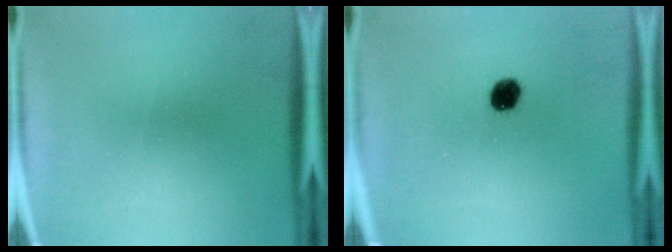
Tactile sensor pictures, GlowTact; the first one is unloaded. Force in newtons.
{"total": 4.8}